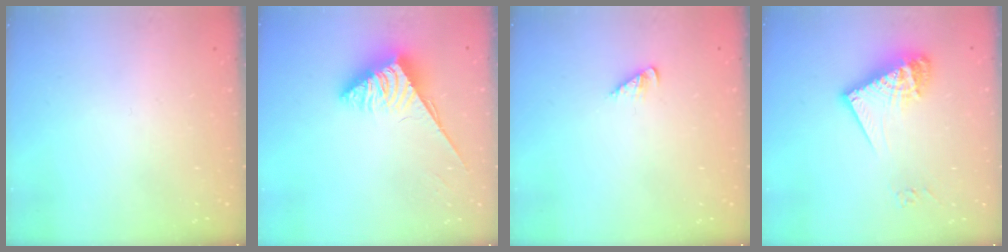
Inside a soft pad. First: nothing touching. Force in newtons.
{"total": 3.8, "press": 3.8, "slide": 0.6}
{"total": 1.6, "press": 1.6, "slide": 0.3}
{"total": 15.1, "press": 15.1, "slide": 1.3}